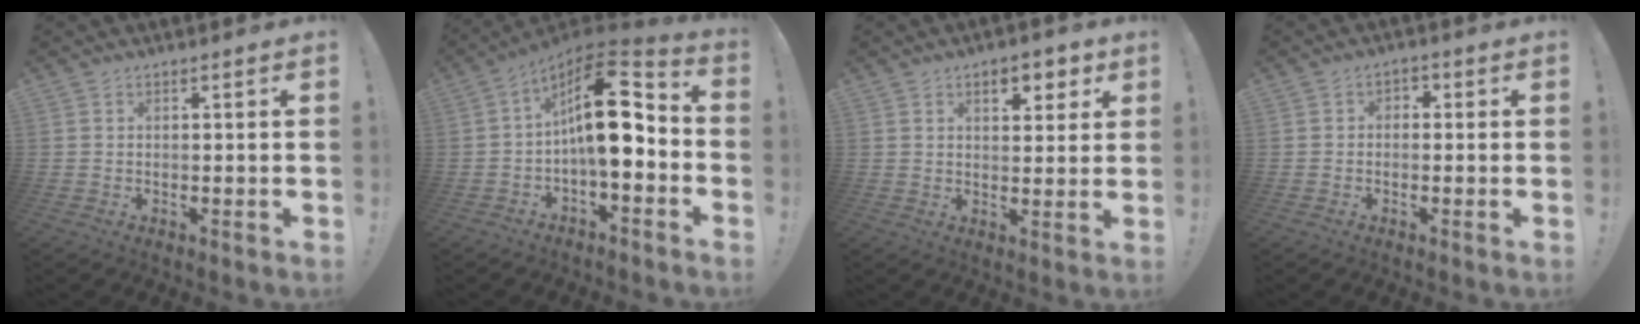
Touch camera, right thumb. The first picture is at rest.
{"total": 17.9, "force": [1.5, 7.6, 16.2], "torque": [-0.264, 0.000, 0.026]}
{"total": 6.6, "force": [3.6, 3.2, 4.5], "torque": [-0.048, -0.013, 0.058]}
{"total": 2.2, "force": [-1.3, 1.5, 0.8], "torque": [-0.010, 0.007, -0.024]}